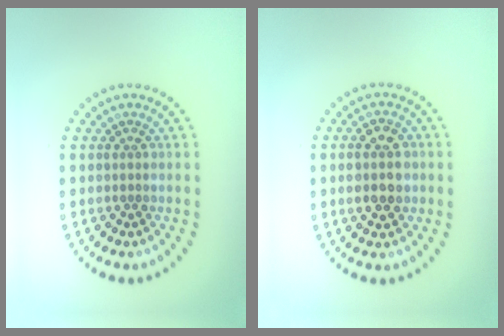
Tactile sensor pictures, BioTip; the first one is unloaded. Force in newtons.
{"total": 3.8, "press": 3.8, "slide": 0.1}